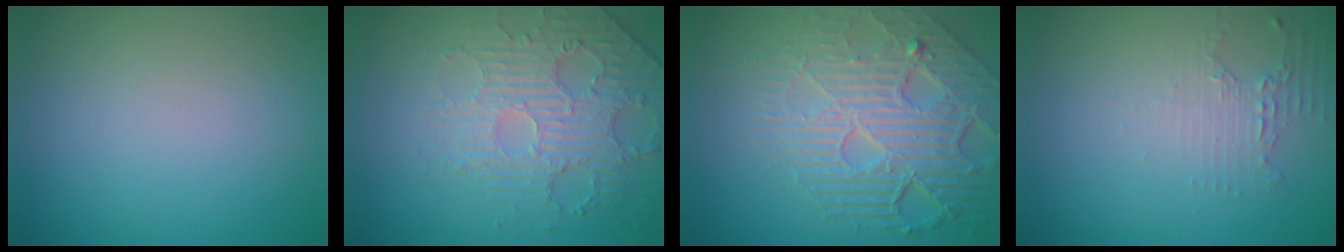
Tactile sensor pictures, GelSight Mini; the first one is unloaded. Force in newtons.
{"total": 4.6, "press": 3.7, "slide": 2.7}
{"total": 8.6, "press": 5.8, "slide": 6.4}
{"total": 2.0, "press": 1.4, "slide": 1.5}